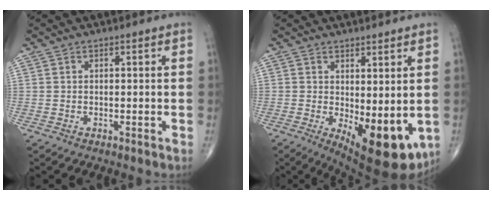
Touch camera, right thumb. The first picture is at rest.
{"total": 12.2, "force": [-2.0, 5.0, 10.9], "torque": [-0.141, -0.028, -0.011]}